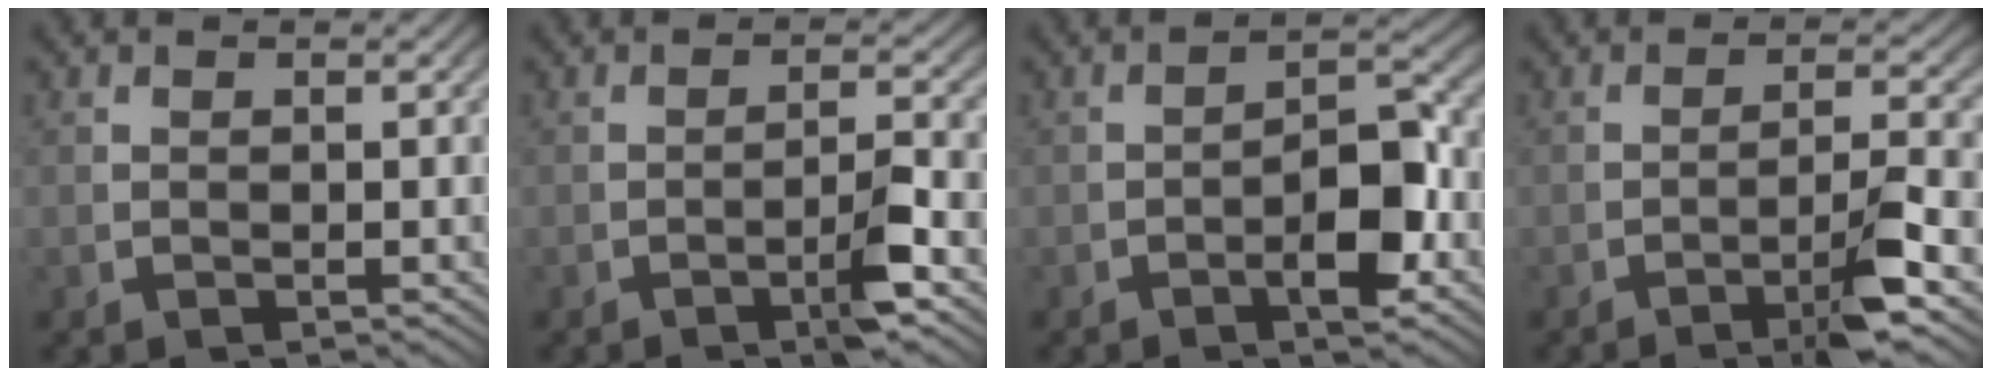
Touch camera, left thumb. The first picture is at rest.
{"total": 3.3, "force": [-1.1, 0.5, 3.0], "torque": [-0.048, 0.001, -0.021]}
{"total": 5.4, "force": [-0.9, 2.1, 4.9], "torque": [-0.074, -0.006, -0.014]}
{"total": 4.7, "force": [-1.8, 0.8, 4.2], "torque": [-0.067, -0.002, -0.032]}